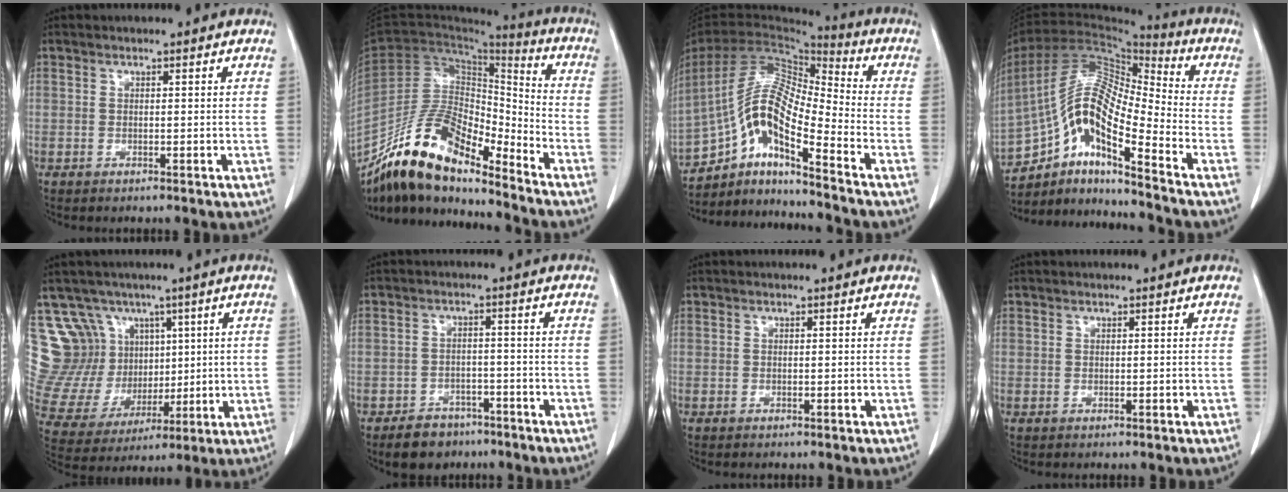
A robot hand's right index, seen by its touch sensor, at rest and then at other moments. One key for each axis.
{"total": 15.6, "fx": -13.1, "fy": 4.3, "fz": 7.5, "tx": -0.126, "ty": 0.032, "tz": -0.241}
{"total": 13.1, "fx": -7.8, "fy": 2.2, "fz": 10.3, "tx": -0.208, "ty": 0.023, "tz": -0.142}
{"total": 14.0, "fx": -7.7, "fy": 2.6, "fz": 11.4, "tx": -0.223, "ty": 0.026, "tz": -0.138}
{"total": 13.9, "fx": 7.0, "fy": 11.3, "fz": 4.2, "tx": -0.102, "ty": 0.055, "tz": 0.161}
{"total": 5.6, "fx": -4.2, "fy": 3.5, "fz": 1.5, "tx": -0.026, "ty": 0.006, "tz": -0.064}
{"total": 0.0}
{"total": 0.0}